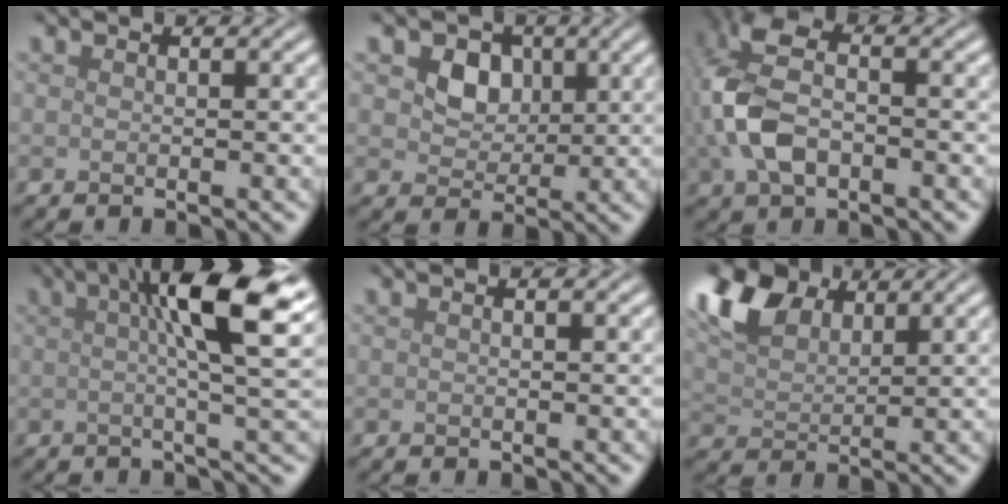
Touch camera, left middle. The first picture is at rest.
{"total": 3.6, "force": [1.1, 2.9, 1.7], "torque": [-0.036, -0.012, 0.012]}
{"total": 6.6, "force": [-1.1, 4.0, 5.2], "torque": [-0.126, 0.010, -0.032]}
{"total": 9.5, "force": [2.6, 2.0, 8.9], "torque": [-0.108, 0.014, 0.032]}
{"total": 0.8, "force": [0.5, 0.2, 0.6], "torque": [-0.008, 0.002, 0.002]}
{"total": 8.0, "force": [5.2, 4.1, 4.5], "torque": [-0.112, 0.022, 0.101]}